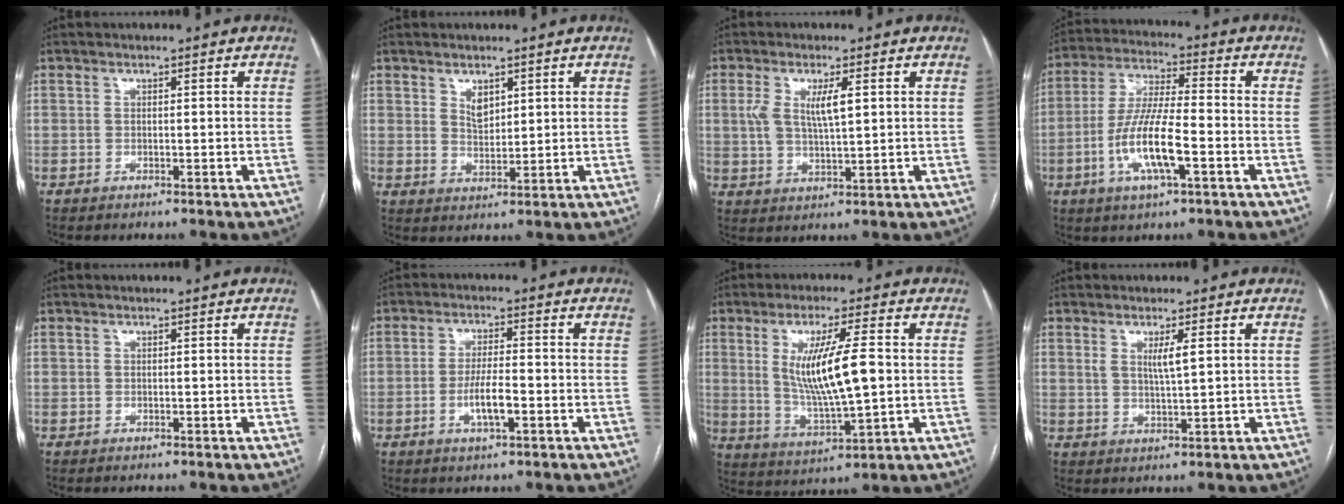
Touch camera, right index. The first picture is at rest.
{"total": 3.0, "force": [1.7, 1.6, 1.9], "torque": [-0.036, -0.003, 0.038]}
{"total": 5.7, "force": [1.5, 1.5, 5.3], "torque": [-0.108, 0.005, 0.033]}
{"total": 11.3, "force": [-3.7, 1.8, 10.6], "torque": [-0.214, -0.005, -0.070]}
{"total": 0.0}
{"total": 5.1, "force": [-1.7, 0.9, 4.7], "torque": [-0.090, -0.001, -0.030]}
{"total": 11.7, "force": [1.3, 1.2, 11.6], "torque": [-0.221, -0.009, 0.031]}
{"total": 3.2, "force": [1.2, 0.1, 3.0], "torque": [-0.058, -0.005, 0.022]}